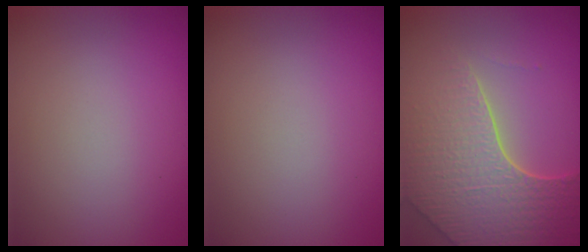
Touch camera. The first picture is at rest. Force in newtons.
{"total": 0.0}
{"total": 7.9, "press": 5.7, "slide": 5.5}